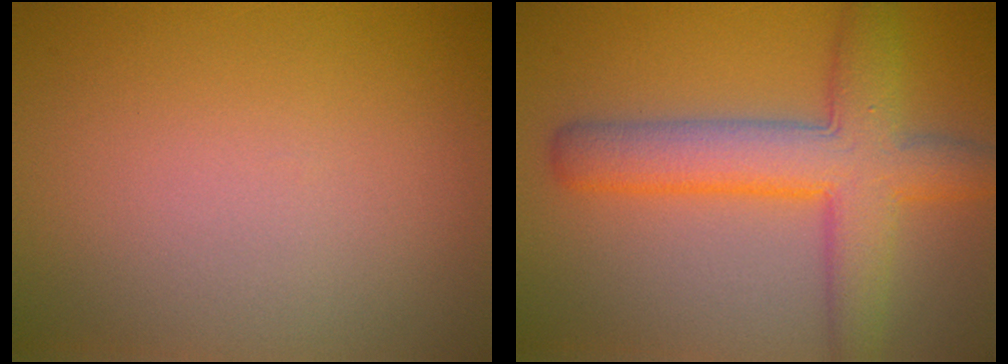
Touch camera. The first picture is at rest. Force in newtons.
{"total": 7.5, "press": 7.5, "slide": 0.2}